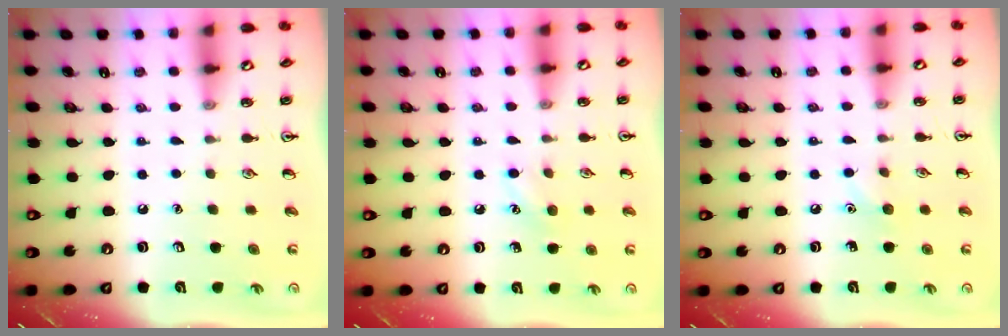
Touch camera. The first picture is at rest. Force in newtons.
{"total": 6.4, "press": 6.2, "slide": 1.5}
{"total": 5.4, "press": 5.1, "slide": 1.7}